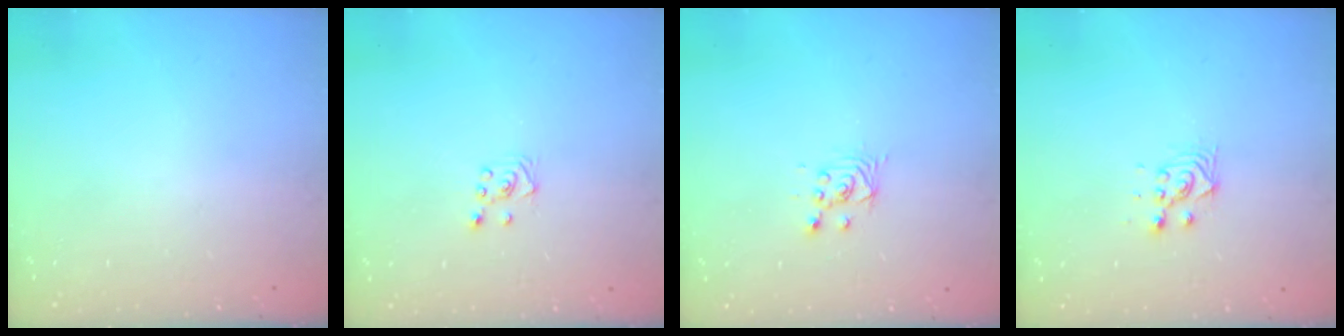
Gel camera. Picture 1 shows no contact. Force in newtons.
{"total": 3.0, "press": 3.0, "slide": 0.3}
{"total": 2.5, "press": 2.5, "slide": 0.1}
{"total": 4.0, "press": 3.8, "slide": 1.1}